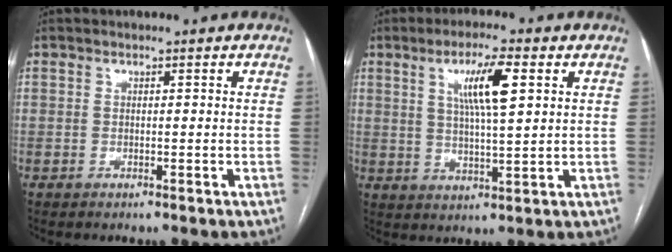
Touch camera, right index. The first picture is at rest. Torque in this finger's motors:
{"motor_torque": [0.63, 0.39, 0.52, 0.11]}